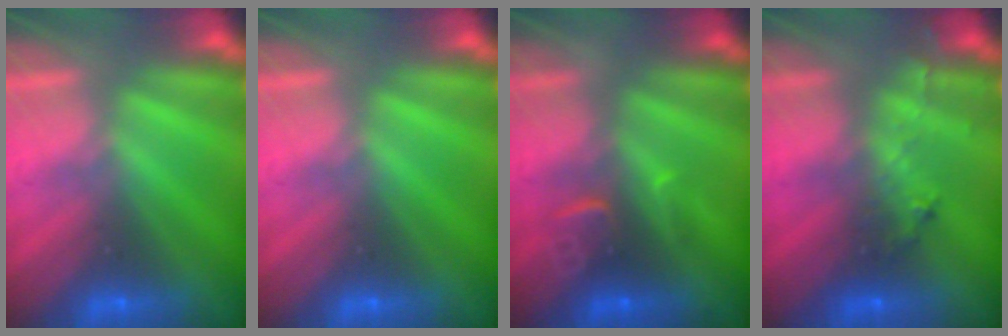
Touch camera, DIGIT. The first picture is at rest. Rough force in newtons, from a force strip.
{"total": 0.0}
{"total": 3.6}
{"total": 2.8}